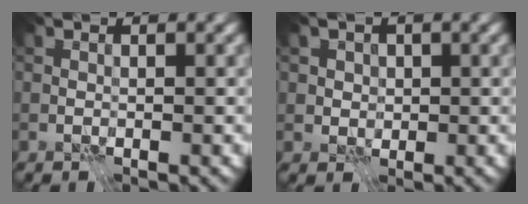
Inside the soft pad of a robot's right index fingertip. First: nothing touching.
{"total": 2.2, "force": [0.6, 1.9, 0.9], "torque": [-0.011, 0.002, 0.009]}